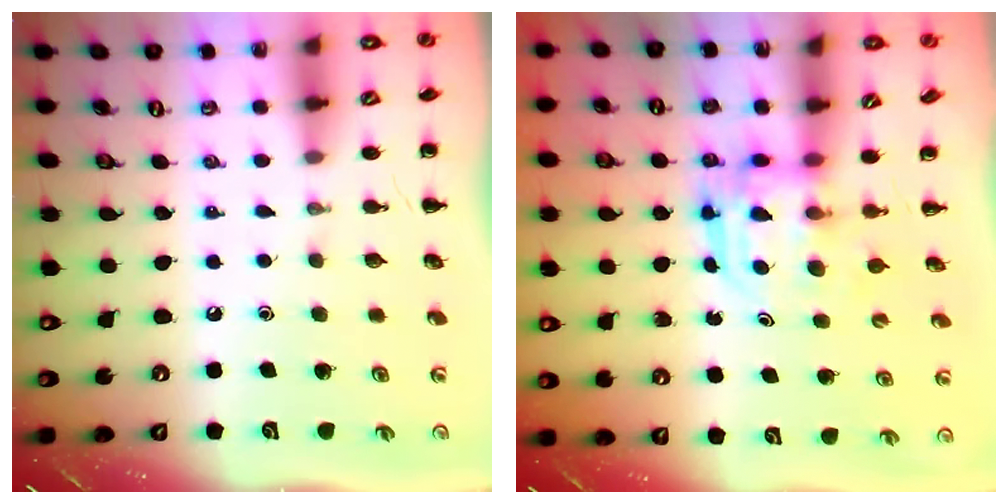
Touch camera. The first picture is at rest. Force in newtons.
{"total": 3.1, "press": 3.1, "slide": 0.2}